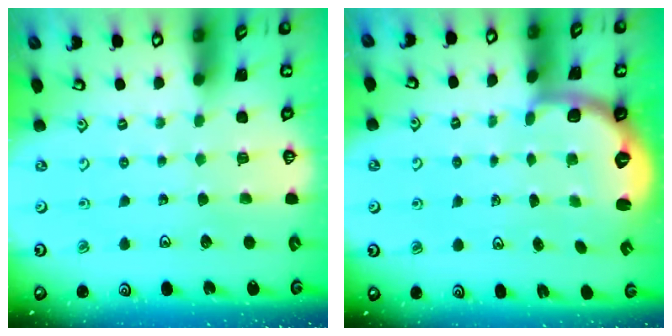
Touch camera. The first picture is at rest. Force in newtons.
{"total": 2.6, "press": 1.6, "slide": 2.1}